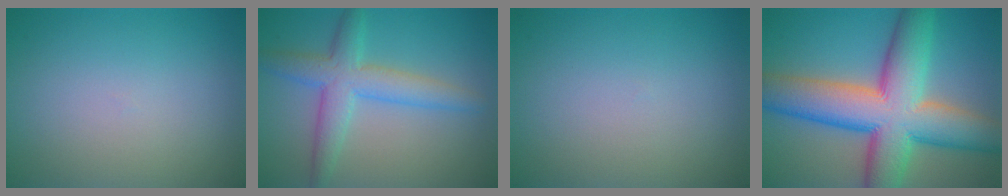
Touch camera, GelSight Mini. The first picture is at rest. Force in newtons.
{"total": 4.4, "press": 4.4, "slide": 0.1}
{"total": 0.0}
{"total": 13.4, "press": 13.4, "slide": 0.3}